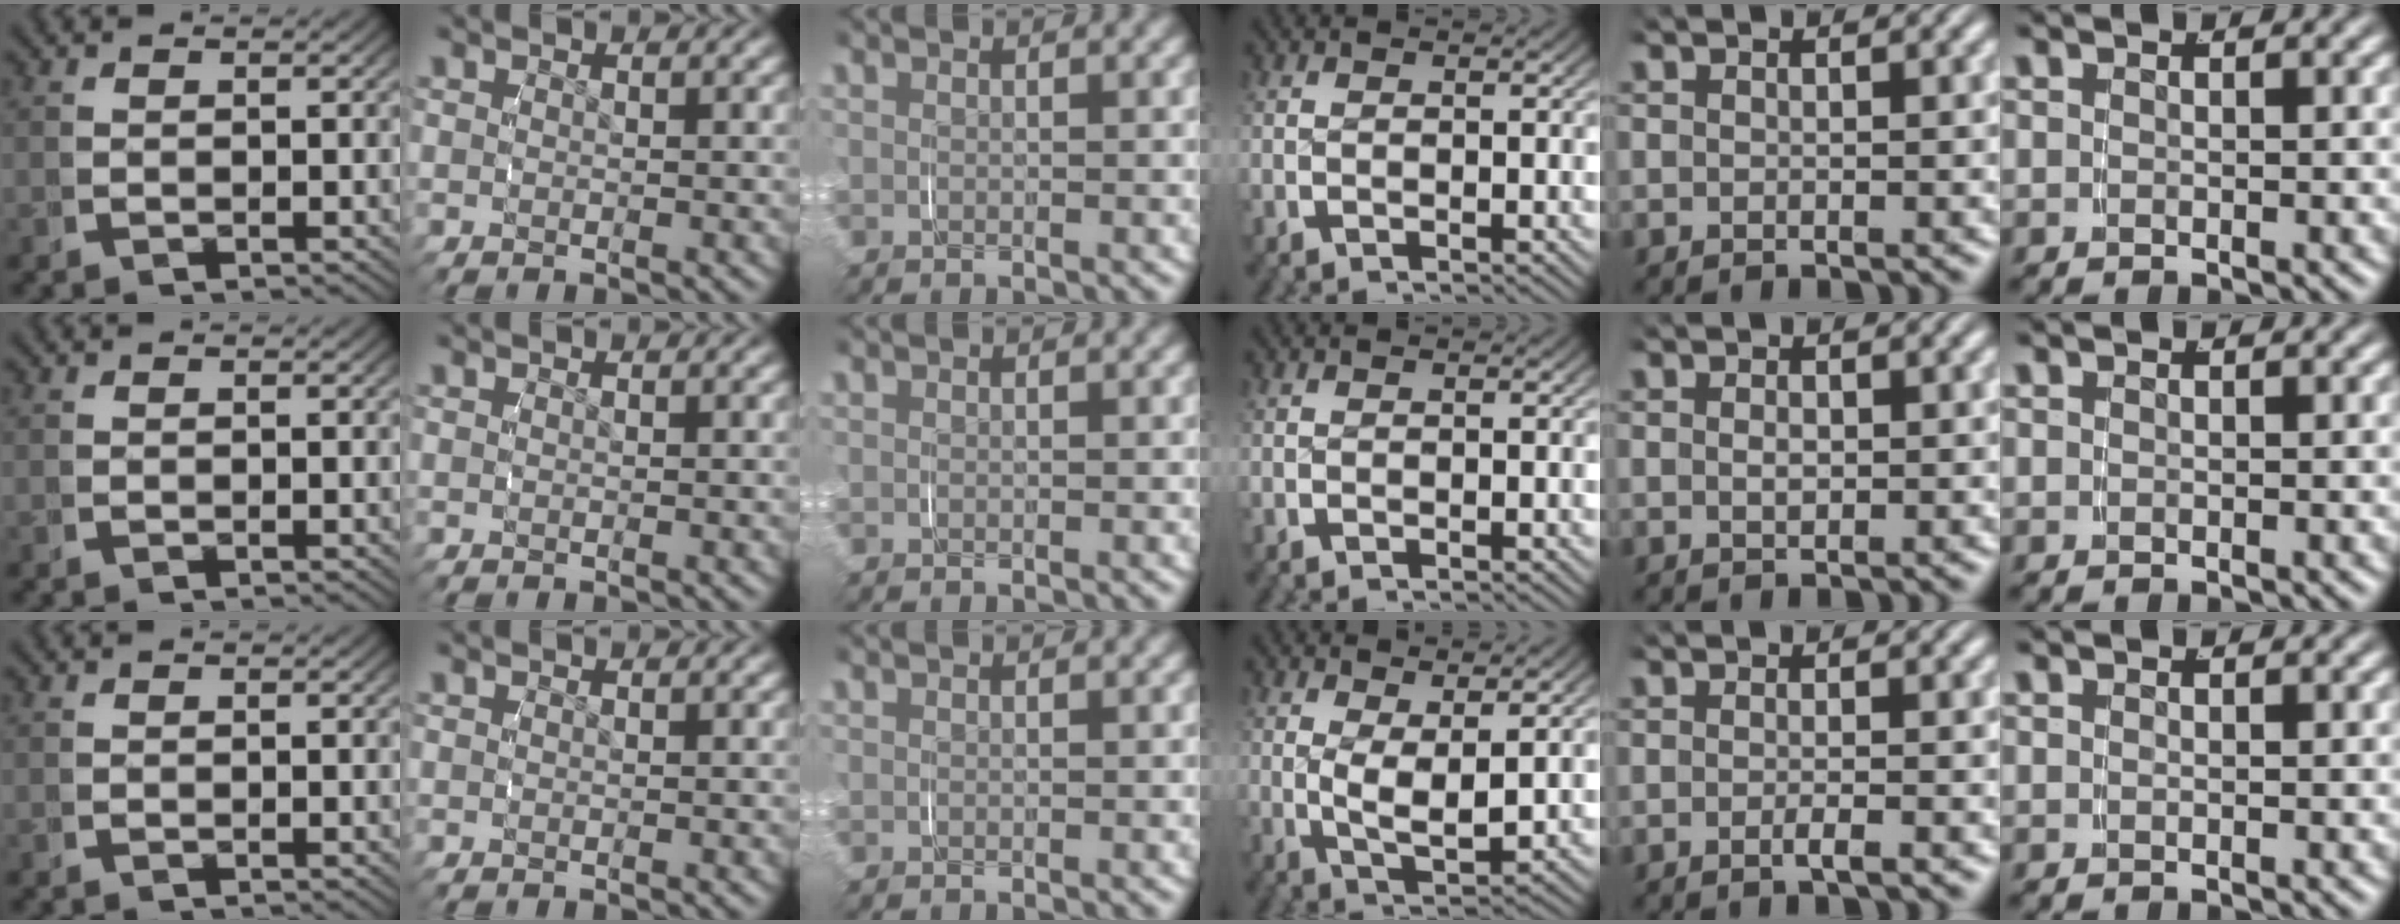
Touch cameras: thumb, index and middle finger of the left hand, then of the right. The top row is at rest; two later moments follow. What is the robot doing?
{"motion": "grasp_and_lifting", "object": "map"}